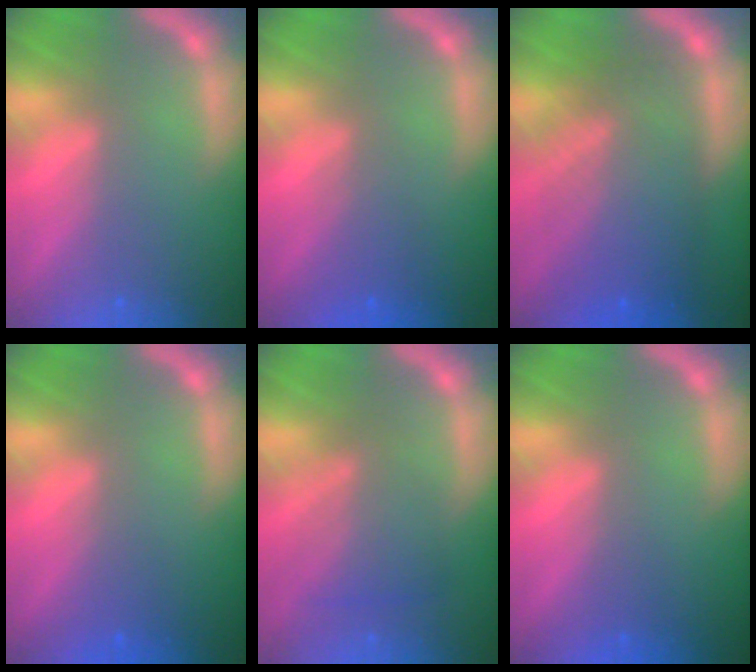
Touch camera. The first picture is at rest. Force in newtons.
{"total": 2.5}
{"total": 9.6}
{"total": 1.4}
{"total": 5.1}
{"total": 1.0}